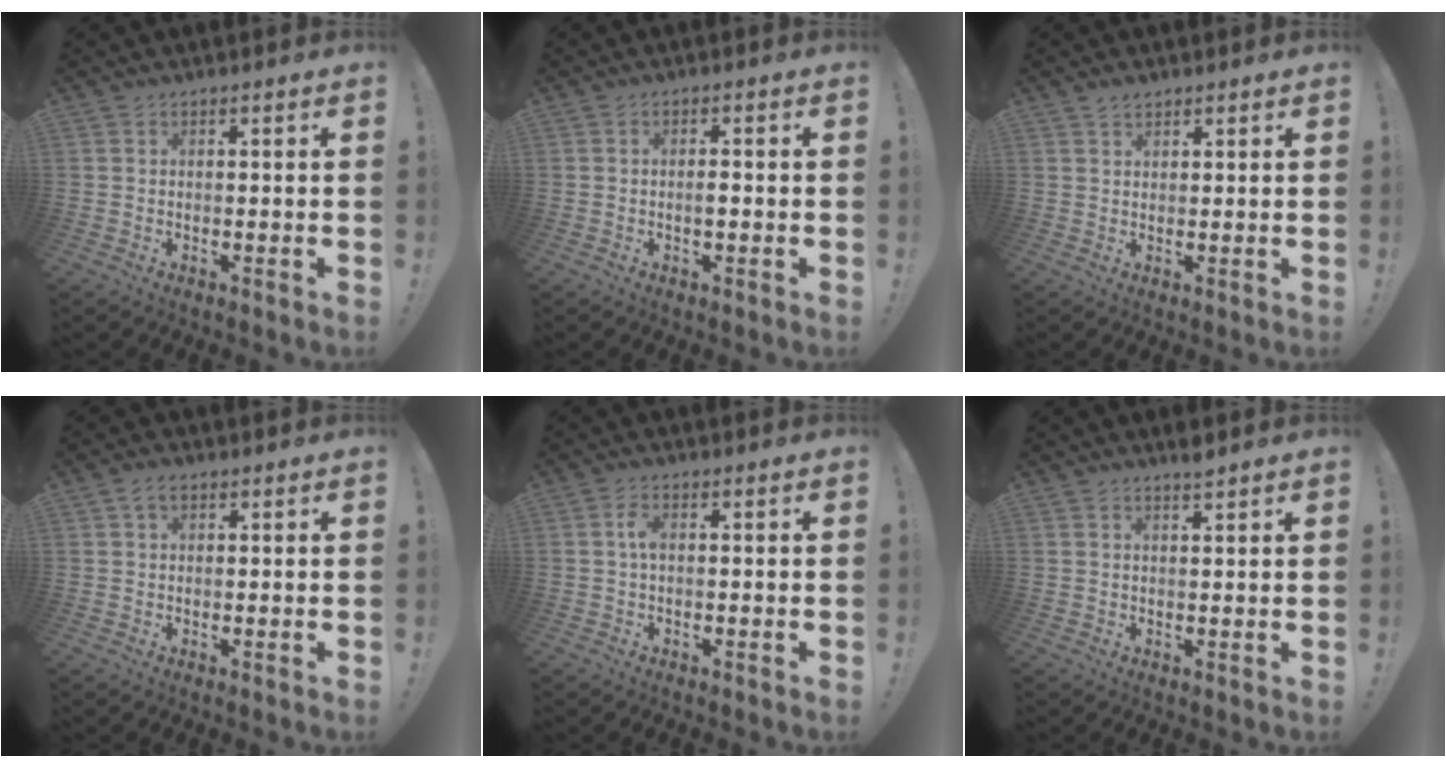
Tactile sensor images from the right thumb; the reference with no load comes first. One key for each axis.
{"total": 2.1, "fx": -0.6, "fy": 0.7, "fz": 1.9, "tx": -0.027, "ty": 0.002, "tz": -0.012}
{"total": 1.9, "fx": 1.5, "fy": 0.9, "fz": 0.6, "tx": -0.013, "ty": -0.006, "tz": 0.029}
{"total": 2.9, "fx": 1.4, "fy": 1.8, "fz": 1.8, "tx": -0.031, "ty": 0.004, "tz": 0.026}
{"total": 3.4, "fx": 0.3, "fy": 1.7, "fz": 3.0, "tx": -0.053, "ty": 0.006, "tz": 0.004}
{"total": 2.1, "fx": 1.9, "fy": -0.1, "fz": 1.0, "tx": -0.007, "ty": -0.015, "tz": 0.031}